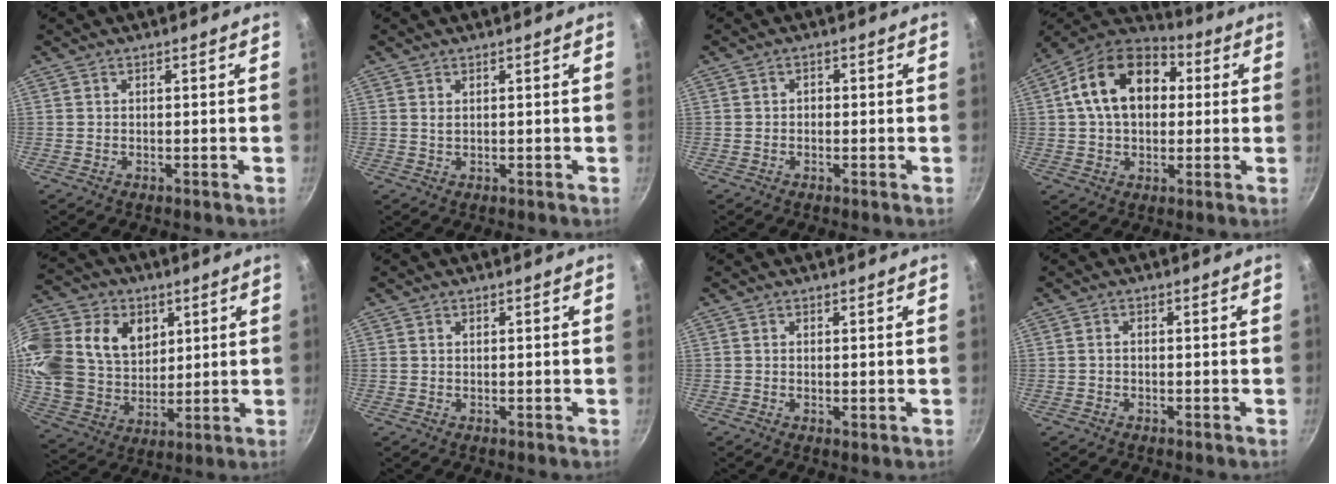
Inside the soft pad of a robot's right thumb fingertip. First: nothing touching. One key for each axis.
{"total": 0.9, "fx": 0.5, "fy": 0.4, "fz": 0.6, "tx": -0.012, "ty": -0.002, "tz": 0.009}
{"total": 1.1, "fx": -0.2, "fy": 0.9, "fz": 0.6, "tx": -0.008, "ty": 0.004, "tz": -0.006}
{"total": 17.8, "fx": 3.3, "fy": 12.4, "fz": 12.4, "tx": -0.182, "ty": 0.030, "tz": 0.036}
{"total": 27.8, "fx": 9.6, "fy": 21.2, "fz": 15.3, "tx": -0.331, "ty": 0.014, "tz": 0.180}
{"total": 0.6, "fx": 0.2, "fy": 0.4, "fz": 0.2, "tx": -0.005, "ty": 0.003, "tz": 0.004}
{"total": 1.0, "fx": 0.2, "fy": 0.5, "fz": 0.9, "tx": -0.014, "ty": -0.006, "tz": 0.001}
{"total": 0.9, "fx": -0.4, "fy": 0.6, "fz": 0.6, "tx": -0.013, "ty": 0.008, "tz": -0.006}